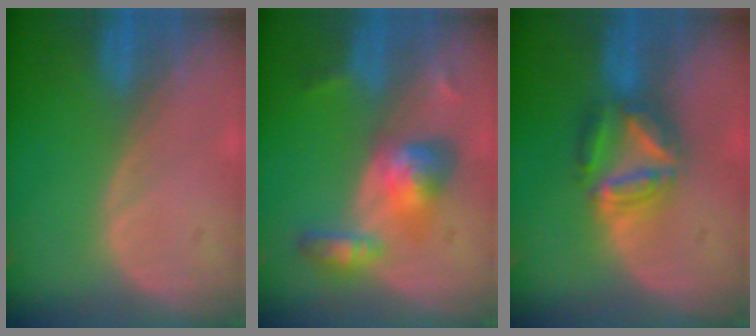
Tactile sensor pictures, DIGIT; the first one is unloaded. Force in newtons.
{"total": 6.2, "press": 5.9, "slide": 1.8}
{"total": 6.9, "press": 6.1, "slide": 3.1}